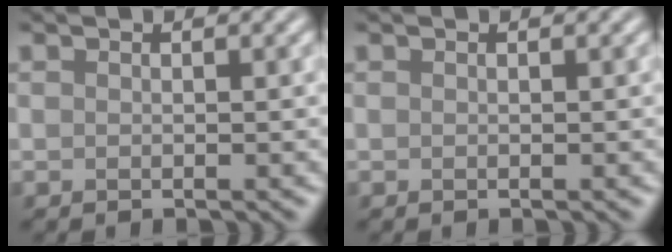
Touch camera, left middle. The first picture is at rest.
{"total": 0.0}